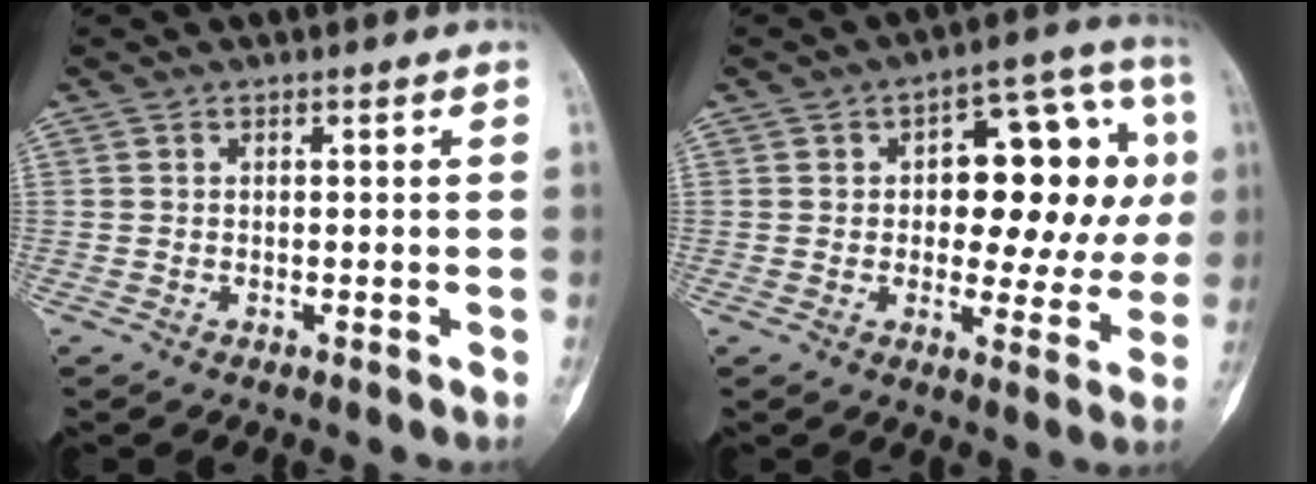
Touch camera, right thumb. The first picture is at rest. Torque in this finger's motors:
{"motor_torque": [0.70, 2.68, 0.42, -0.25, 0.21]}